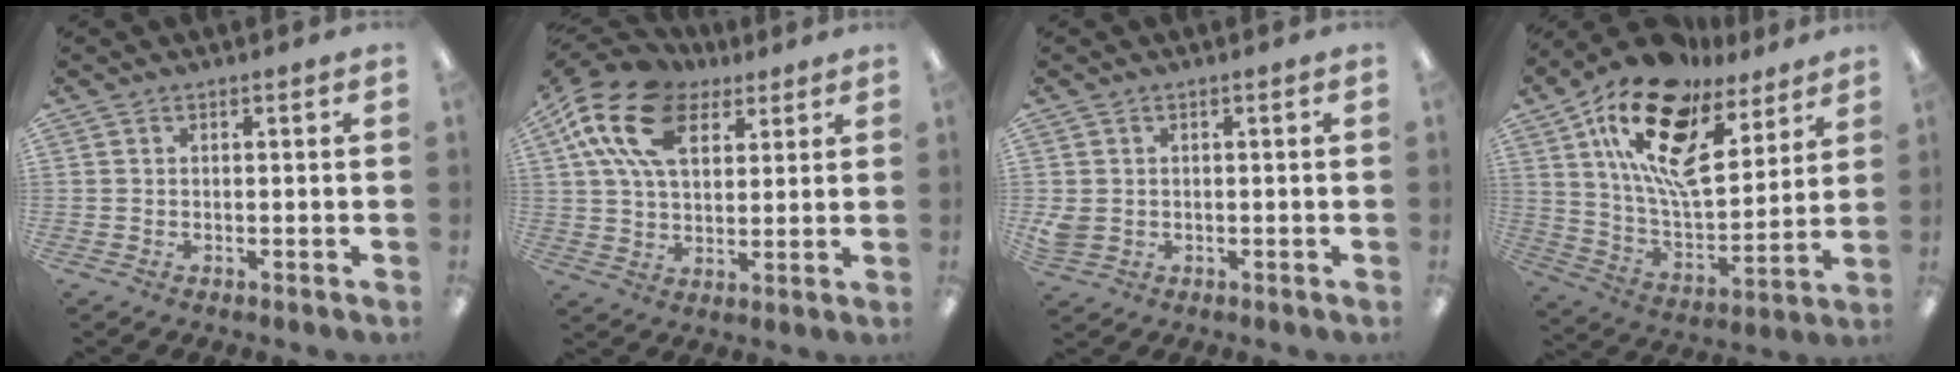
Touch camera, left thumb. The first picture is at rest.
{"total": 17.5, "force": [8.4, 10.5, 11.1], "torque": [-0.220, -0.012, 0.151]}
{"total": 2.7, "force": [-0.3, 2.4, 1.3], "torque": [-0.024, 0.002, -0.003]}
{"total": 20.8, "force": [12.4, 9.5, 13.8], "torque": [-0.255, -0.074, 0.214]}